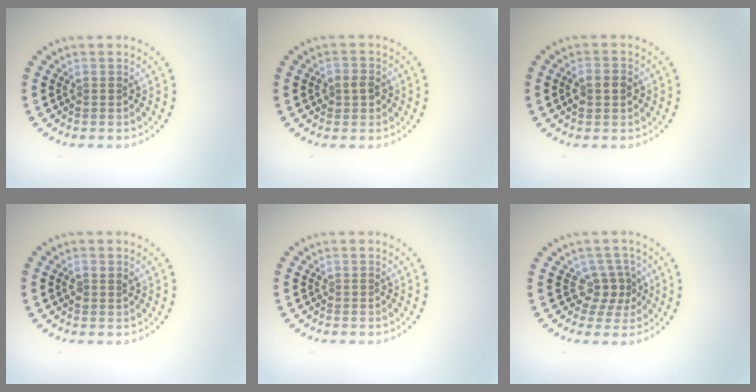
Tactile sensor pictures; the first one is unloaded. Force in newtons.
{"total": 1.8, "press": 1.7, "slide": 0.4}
{"total": 2.5, "press": 2.5, "slide": 0.2}
{"total": 1.0, "press": 0.9, "slide": 0.4}
{"total": 0.0}
{"total": 2.6, "press": 1.8, "slide": 1.8}